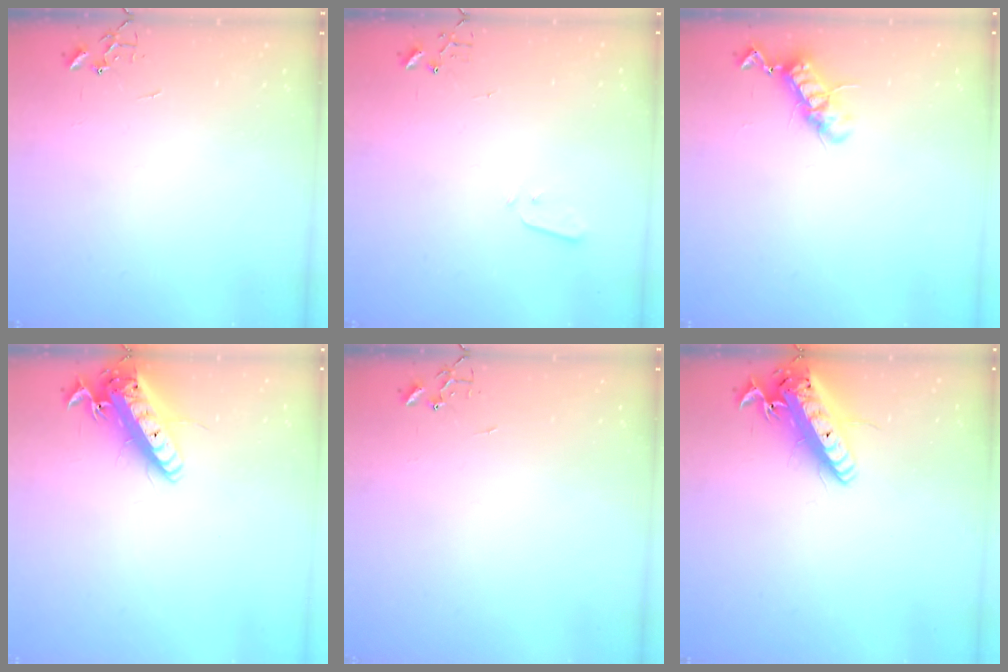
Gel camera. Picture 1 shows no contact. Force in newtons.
{"total": 2.1, "press": 2.0, "slide": 0.4}
{"total": 11.3, "press": 11.2, "slide": 1.2}
{"total": 16.4, "press": 16.0, "slide": 3.4}
{"total": 0.0}
{"total": 19.0, "press": 18.6, "slide": 3.8}